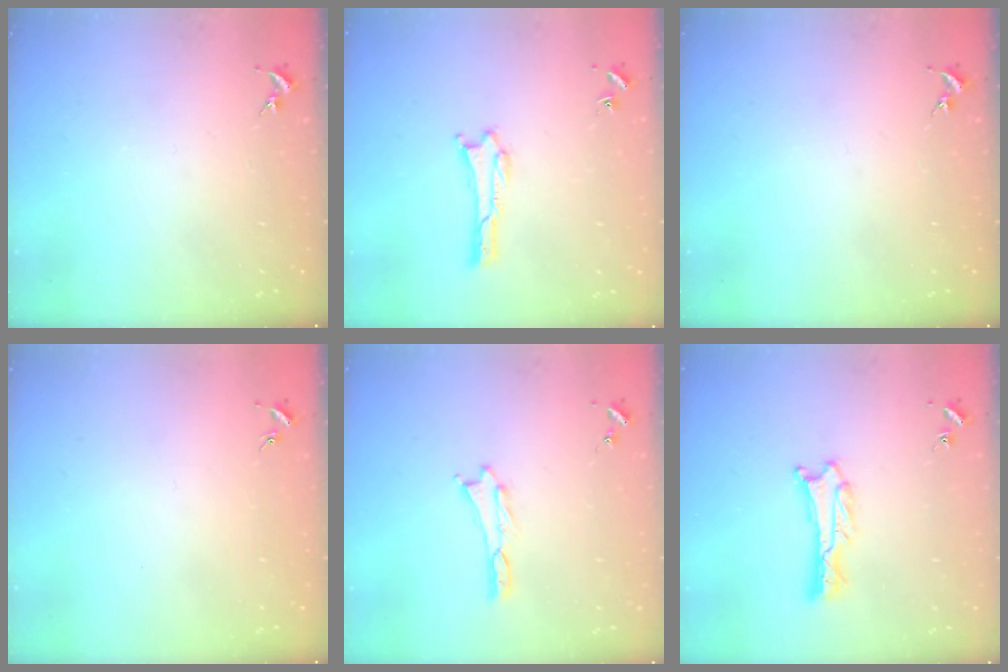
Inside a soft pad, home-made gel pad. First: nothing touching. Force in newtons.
{"total": 0.5, "press": 0.5, "slide": 0.1}
{"total": 0.0}
{"total": 0.0}
{"total": 0.0}
{"total": 1.0, "press": 1.0, "slide": 0.1}